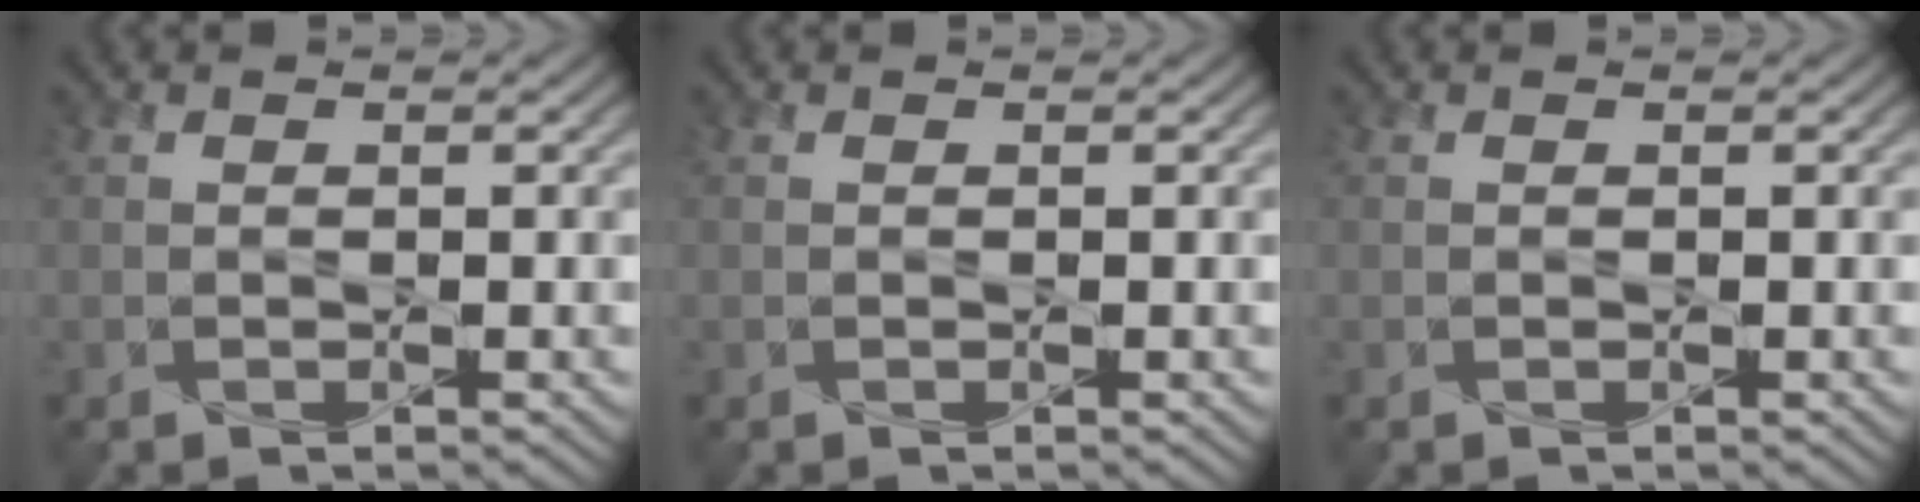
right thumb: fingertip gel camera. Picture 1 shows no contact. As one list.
[{"total": 0.0}, {"total": 0.0}]